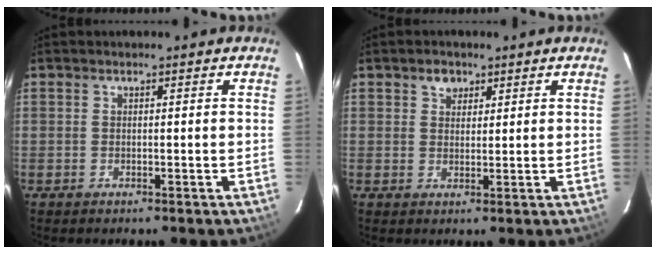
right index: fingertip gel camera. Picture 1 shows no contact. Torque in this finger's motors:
{"motor_torque": [0.02, 0.00, 0.01, 0.02]}